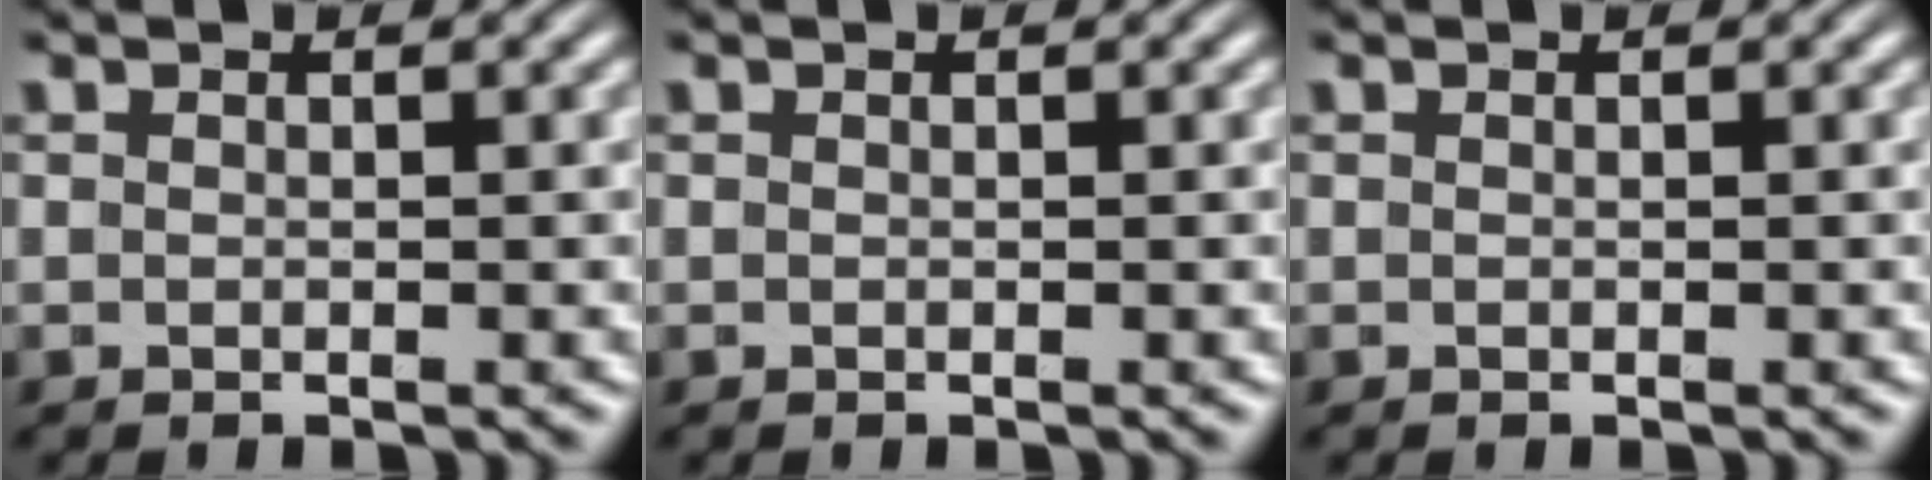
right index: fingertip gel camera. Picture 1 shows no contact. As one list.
[{"total": 0.0}, {"total": 0.0}]